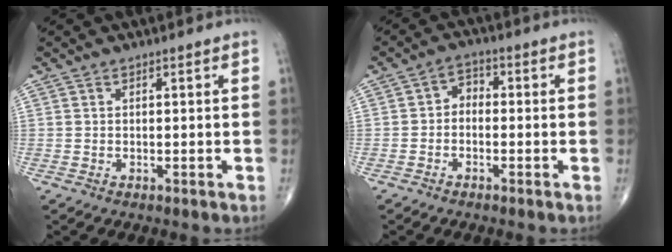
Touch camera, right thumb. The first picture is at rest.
{"total": 3.2, "force": [-0.7, 2.4, 2.0], "torque": [-0.017, 0.021, -0.028]}